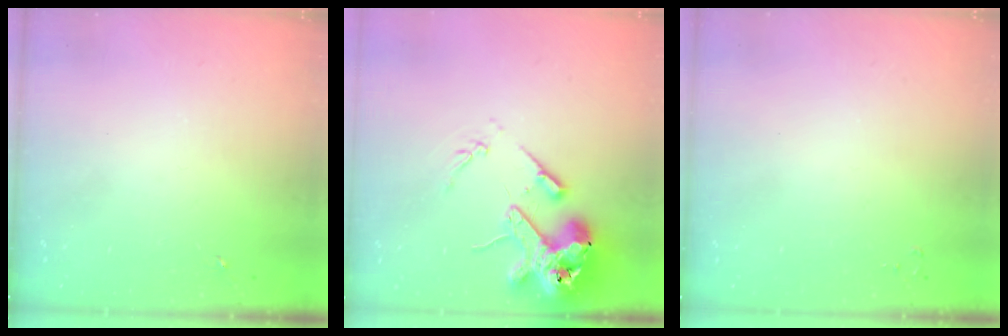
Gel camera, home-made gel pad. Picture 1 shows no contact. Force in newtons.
{"total": 16.3, "press": 16.0, "slide": 2.6}
{"total": 2.0, "press": 2.0, "slide": 0.3}